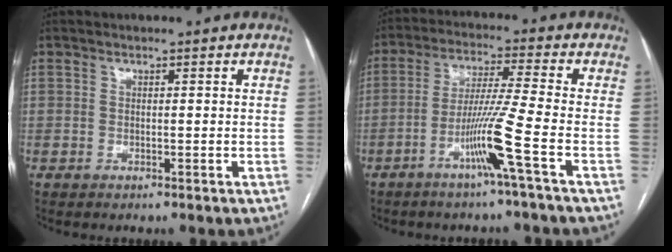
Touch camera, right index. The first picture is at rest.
{"total": 8.7, "force": [-3.9, -2.1, 7.5], "torque": [-0.147, -0.007, -0.080]}